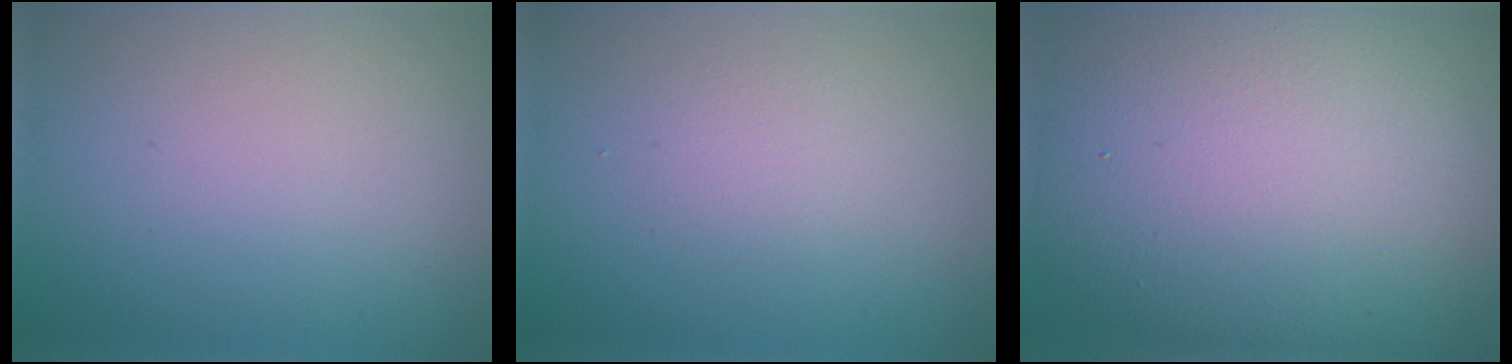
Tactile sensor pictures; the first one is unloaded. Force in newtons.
{"total": 1.5, "press": 1.5, "slide": 0.1}
{"total": 15.8, "press": 15.8, "slide": 1.3}